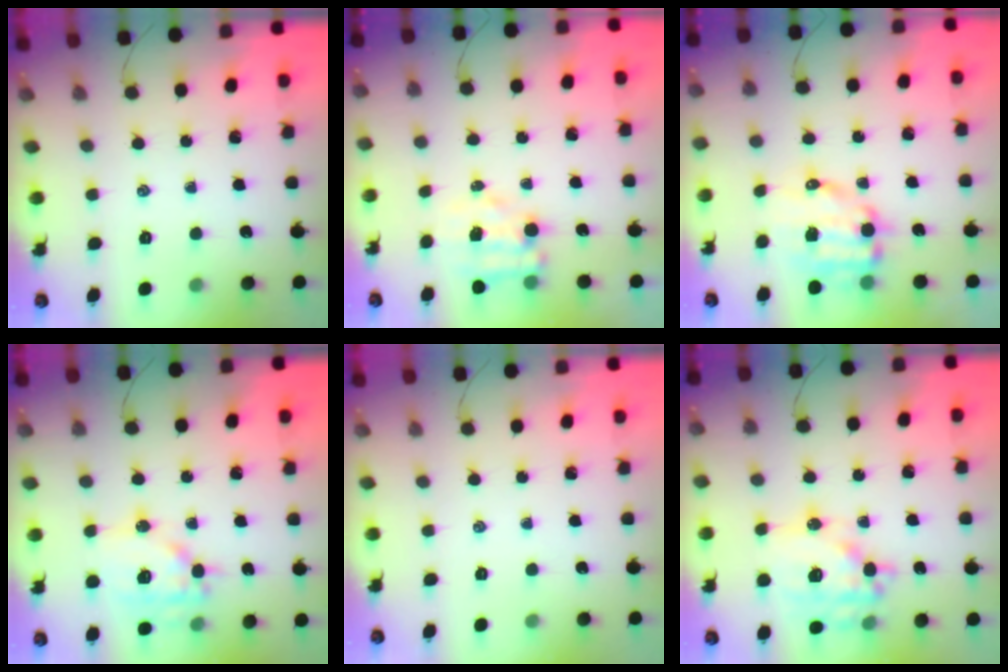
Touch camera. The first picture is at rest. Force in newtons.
{"total": 5.1, "press": 5.0, "slide": 0.9}
{"total": 9.3, "press": 9.1, "slide": 2.1}
{"total": 14.0, "press": 13.9, "slide": 1.9}
{"total": 0.0}
{"total": 18.1, "press": 17.8, "slide": 3.2}